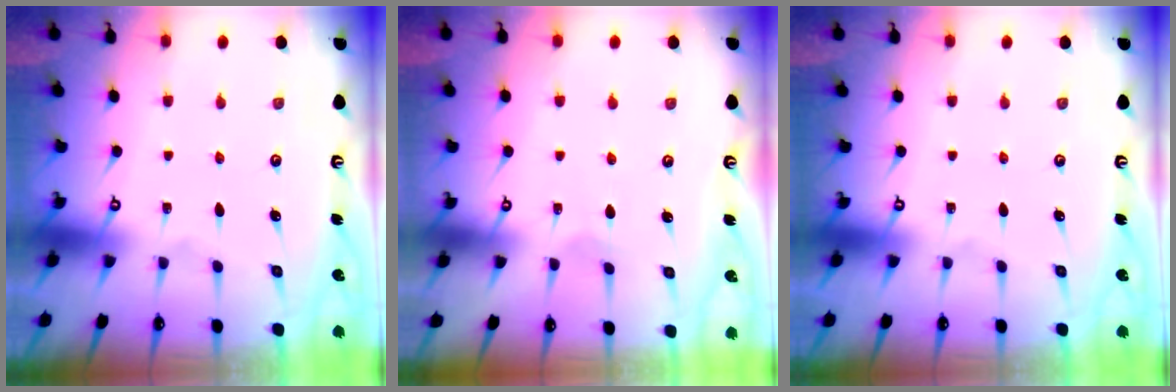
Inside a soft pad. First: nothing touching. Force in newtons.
{"total": 2.8, "press": 2.8, "slide": 0.2}
{"total": 0.0}